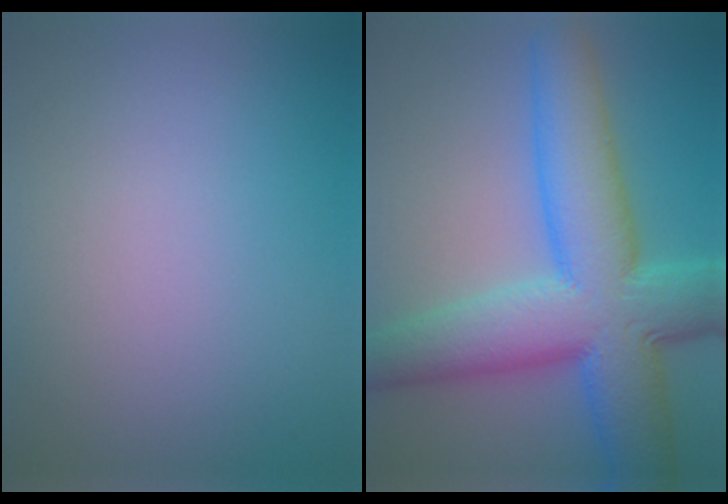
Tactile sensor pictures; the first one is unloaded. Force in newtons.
{"total": 12.2, "press": 12.2, "slide": 0.2}